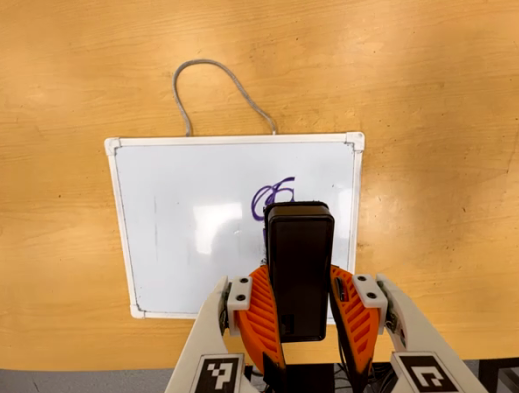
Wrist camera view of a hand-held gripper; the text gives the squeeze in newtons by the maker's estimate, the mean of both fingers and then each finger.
{"total": 8.2, "left": 6.7, "right": 9.6}